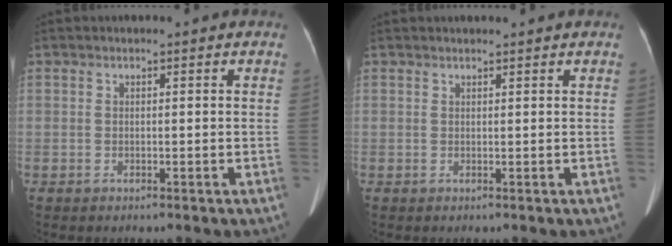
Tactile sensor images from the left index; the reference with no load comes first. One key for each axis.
{"total": 3.2, "fx": 3.0, "fy": 0.1, "fz": 1.0, "tx": -0.013, "ty": 0.021, "tz": 0.036}